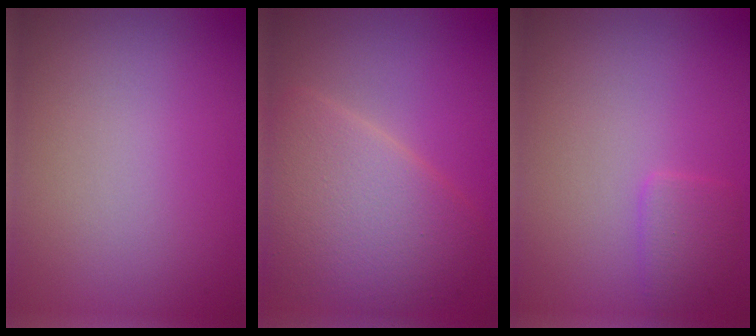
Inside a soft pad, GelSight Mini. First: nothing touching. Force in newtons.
{"total": 6.8, "press": 6.8, "slide": 0.2}
{"total": 1.4, "press": 1.4, "slide": 0.0}